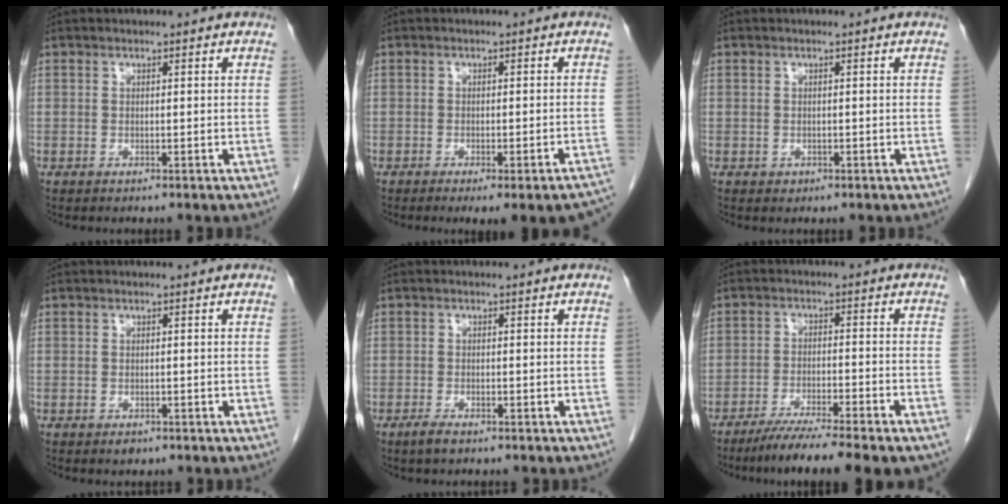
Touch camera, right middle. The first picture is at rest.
{"total": 10.9, "force": [-9.3, 0.8, 5.5], "torque": [-0.031, -0.002, -0.104]}
{"total": 0.5, "force": [-0.2, 0.4, 0.1], "torque": [-0.005, 0.001, -0.002]}
{"total": 1.0, "force": [-0.7, 0.5, 0.6], "torque": [-0.008, 0.000, -0.007]}
{"total": 1.9, "force": [-1.4, 0.4, 1.2], "torque": [-0.032, -0.004, -0.025]}
{"total": 10.9, "force": [-8.6, 0.1, 6.7], "torque": [-0.099, -0.024, -0.135]}